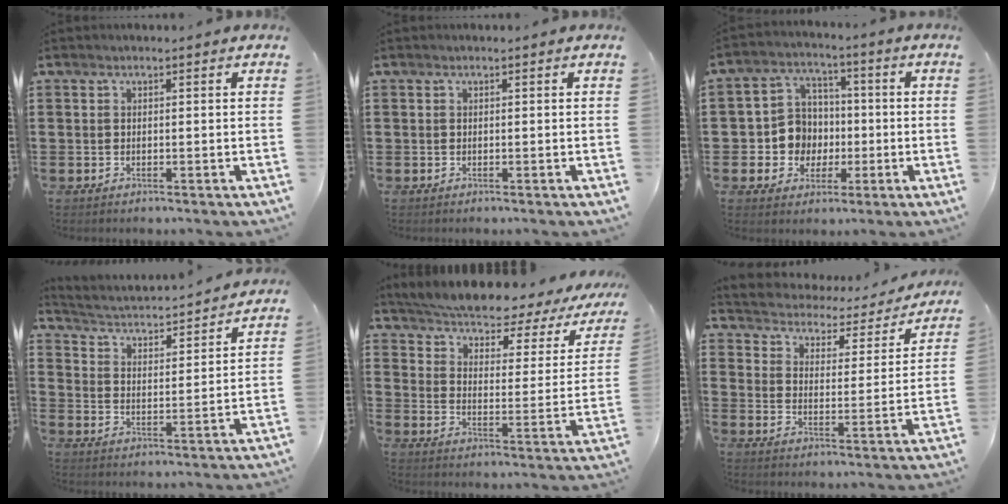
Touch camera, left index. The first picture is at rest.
{"total": 0.0}
{"total": 7.8, "force": [-0.6, 7.4, 2.3], "torque": [-0.076, 0.022, -0.006]}
{"total": 2.3, "force": [2.3, 0.0, 0.4], "torque": [-0.027, -0.031, 0.027]}
{"total": 3.5, "force": [3.1, 0.2, 1.7], "torque": [-0.056, -0.036, 0.039]}
{"total": 2.2, "force": [2.0, 0.8, 0.2], "torque": [-0.023, -0.022, 0.023]}